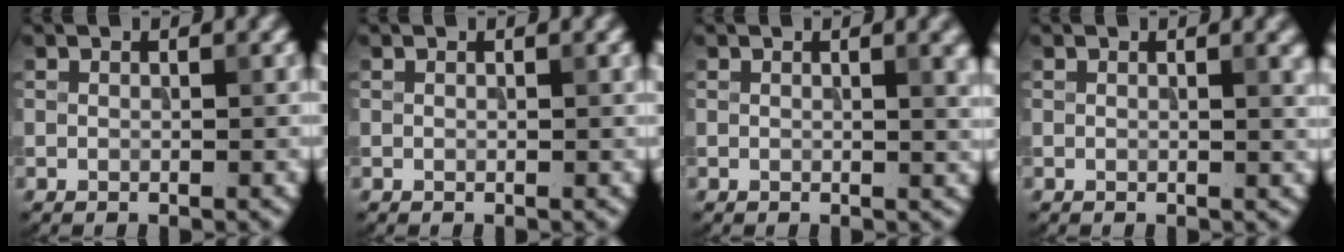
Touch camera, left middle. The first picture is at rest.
{"total": 0.0}
{"total": 2.0, "force": [0.8, 0.4, 1.8], "torque": [-0.021, 0.000, 0.013]}
{"total": 1.3, "force": [0.7, 0.2, 1.1], "torque": [-0.014, -0.001, 0.011]}